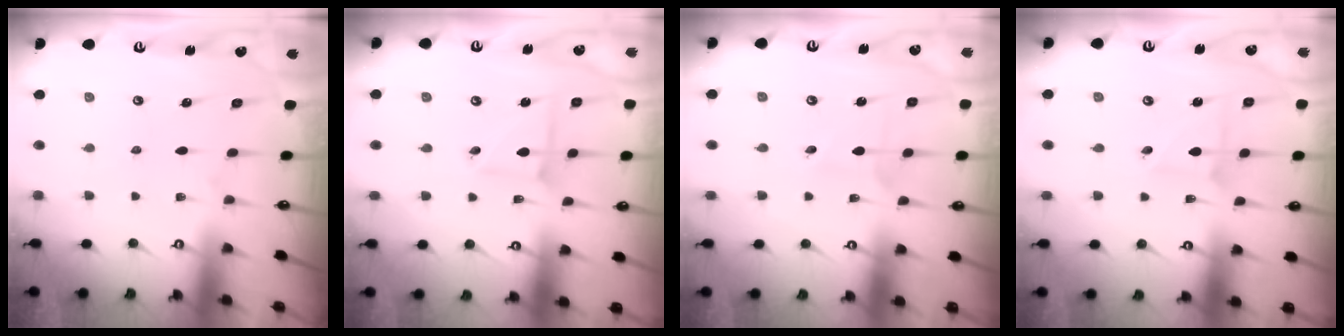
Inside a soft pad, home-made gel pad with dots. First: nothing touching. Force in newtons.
{"total": 4.8, "press": 4.7, "slide": 0.5}
{"total": 3.1, "press": 3.1, "slide": 0.3}
{"total": 2.9, "press": 2.9, "slide": 0.3}